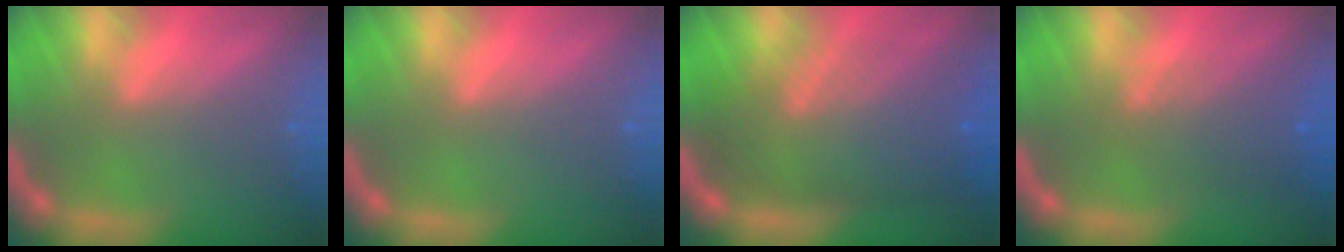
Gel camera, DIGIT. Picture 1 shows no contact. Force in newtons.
{"total": 0.0}
{"total": 9.6}
{"total": 4.1}